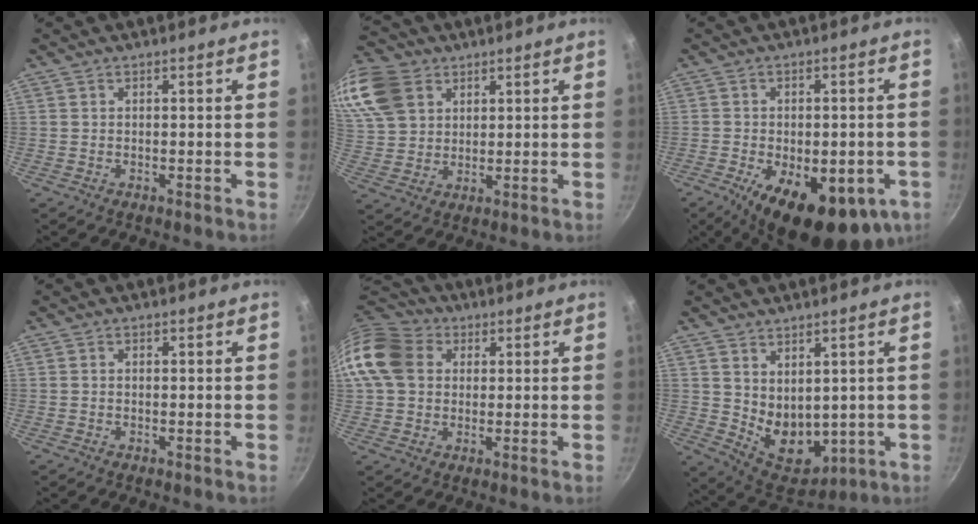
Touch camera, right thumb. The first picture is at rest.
{"total": 16.8, "force": [7.5, 12.5, 8.3], "torque": [-0.182, 0.006, 0.149]}
{"total": 19.2, "force": [-7.1, 9.1, 15.3], "torque": [-0.194, -0.004, -0.090]}
{"total": 0.5, "force": [-0.1, 0.4, 0.3], "torque": [-0.005, 0.005, -0.001]}
{"total": 14.4, "force": [3.0, 11.6, 7.9], "torque": [-0.144, 0.026, 0.041]}
{"total": 10.0, "force": [2.6, 7.0, 6.7], "torque": [-0.077, -0.038, 0.071]}